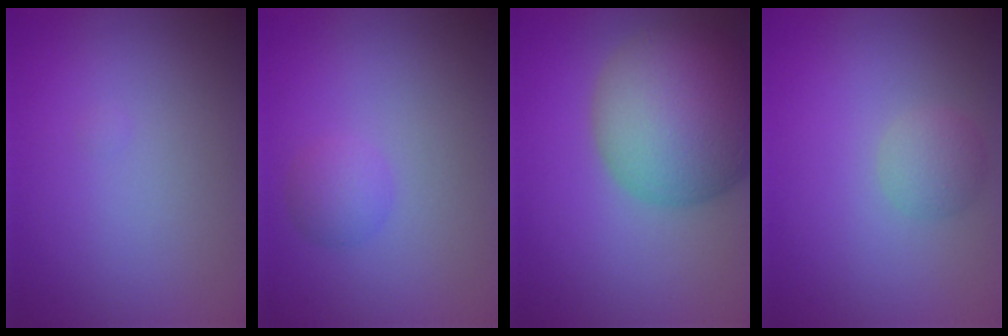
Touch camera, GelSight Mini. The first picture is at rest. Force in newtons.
{"total": 1.7, "press": 1.7, "slide": 0.0}
{"total": 11.2, "press": 11.2, "slide": 0.6}
{"total": 1.8, "press": 1.8, "slide": 0.1}